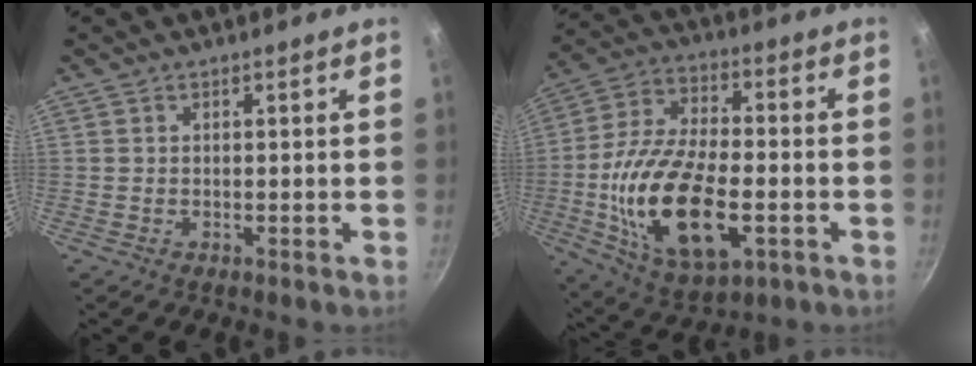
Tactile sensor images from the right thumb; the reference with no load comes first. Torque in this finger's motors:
{"motor_torque": [-0.02, 1.59, 2.19, -0.59, 0.63]}